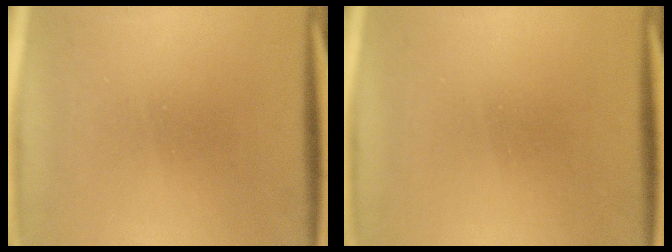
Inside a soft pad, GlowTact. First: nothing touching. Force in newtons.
{"total": 0.5}